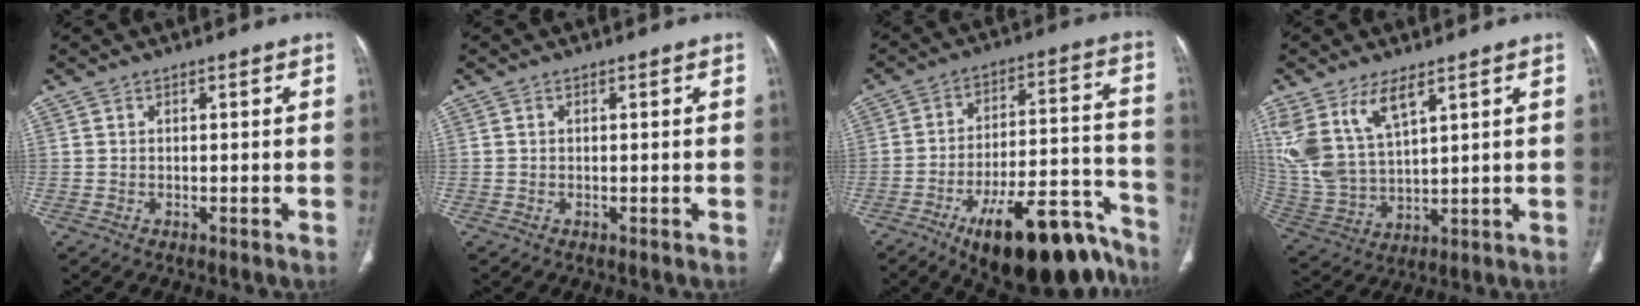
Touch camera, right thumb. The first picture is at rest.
{"total": 0.0}
{"total": 22.9, "force": [-15.6, 8.0, 14.8], "torque": [-0.140, 0.102, -0.234]}
{"total": 13.2, "force": [7.2, 6.0, 9.3], "torque": [-0.194, -0.024, 0.162]}